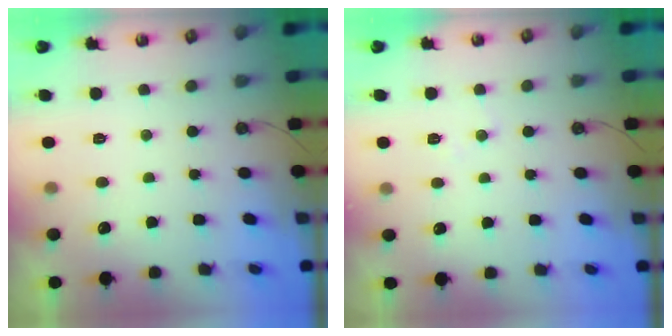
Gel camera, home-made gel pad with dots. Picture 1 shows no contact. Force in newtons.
{"total": 5.1, "press": 5.0, "slide": 0.8}